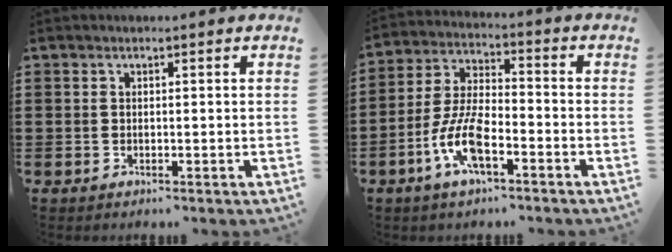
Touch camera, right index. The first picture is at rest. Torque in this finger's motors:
{"motor_torque": [2.14, 0.00, 0.45, 0.21]}